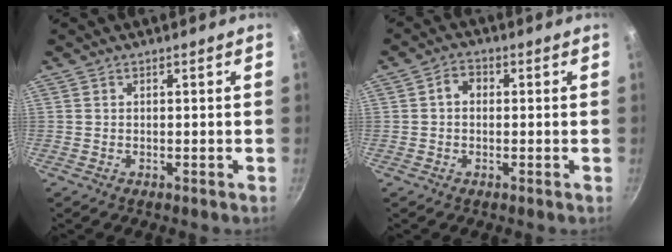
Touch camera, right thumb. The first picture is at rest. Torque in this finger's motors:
{"motor_torque": [-0.13, 1.02, 0.49, -0.34, 0.00]}